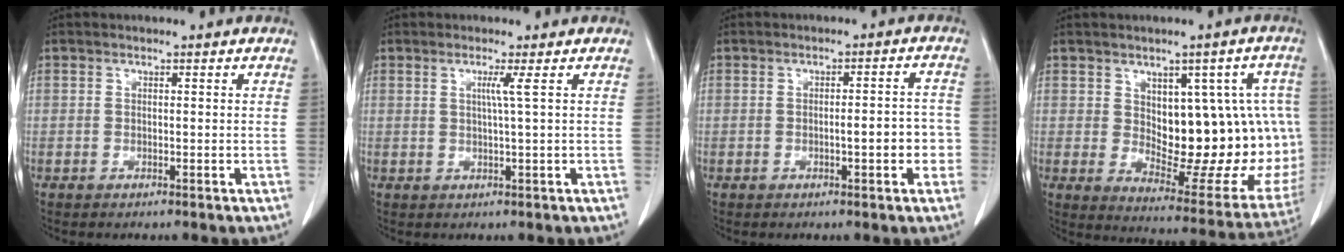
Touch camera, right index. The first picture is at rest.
{"total": 1.9, "force": [0.6, -0.8, 1.6], "torque": [-0.028, -0.003, 0.010]}
{"total": 4.6, "force": [-1.3, 1.1, 4.2], "torque": [-0.058, 0.017, -0.013]}
{"total": 18.7, "force": [1.3, 8.6, 16.6], "torque": [-0.174, 0.014, 0.042]}